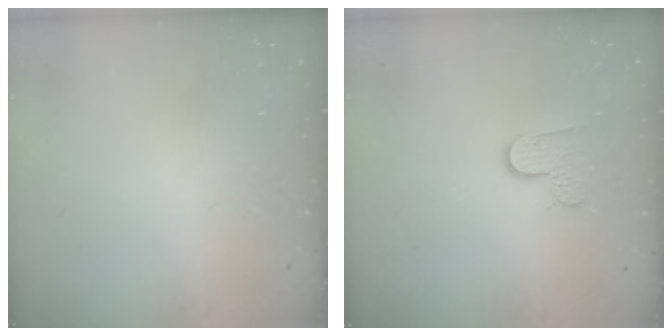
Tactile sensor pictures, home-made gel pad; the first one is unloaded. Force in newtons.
{"total": 5.5, "press": 5.5, "slide": 0.4}